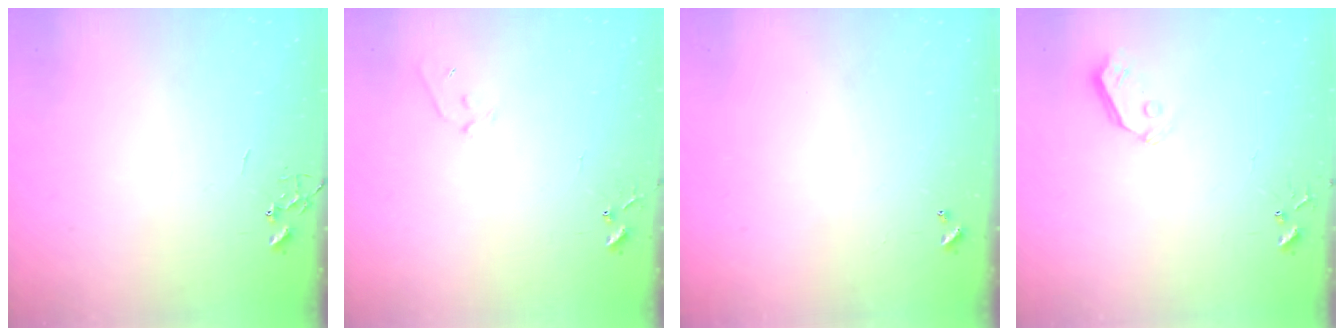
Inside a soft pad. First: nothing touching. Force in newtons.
{"total": 6.8, "press": 6.7, "slide": 0.5}
{"total": 0.0}
{"total": 5.8, "press": 5.8, "slide": 0.5}